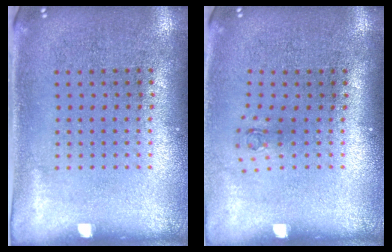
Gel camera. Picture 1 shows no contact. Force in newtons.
{"total": 0.6, "press": 0.3, "slide": 0.6}